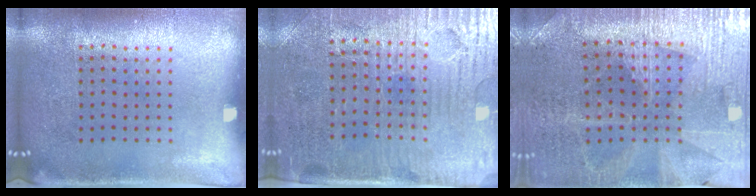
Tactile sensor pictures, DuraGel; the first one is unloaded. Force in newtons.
{"total": 3.8, "press": 3.6, "slide": 1.4}
{"total": 3.0, "press": 2.9, "slide": 0.4}